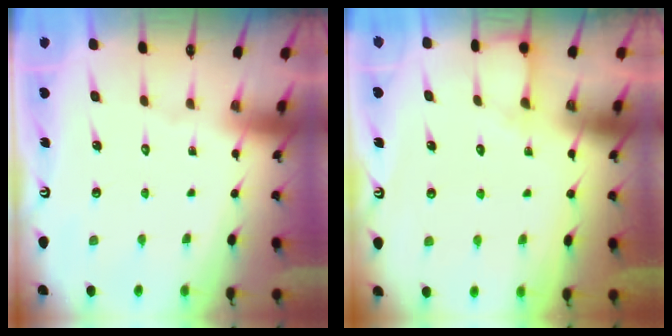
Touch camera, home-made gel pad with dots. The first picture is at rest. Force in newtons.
{"total": 4.8, "press": 4.8, "slide": 0.4}